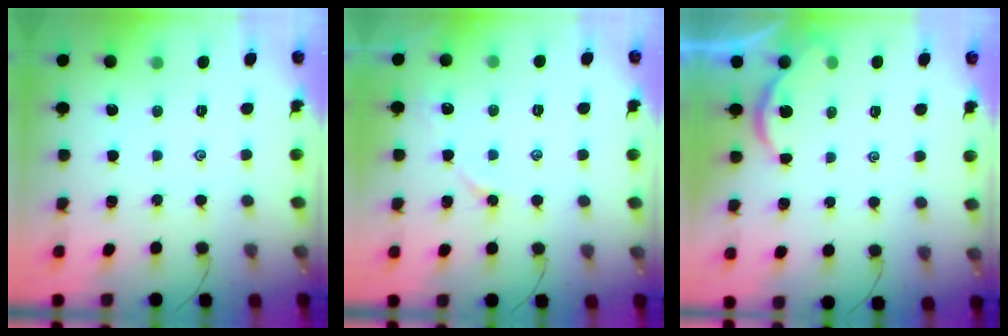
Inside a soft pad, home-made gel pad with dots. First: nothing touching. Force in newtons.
{"total": 5.5, "press": 5.4, "slide": 0.6}
{"total": 1.3, "press": 1.3, "slide": 0.2}